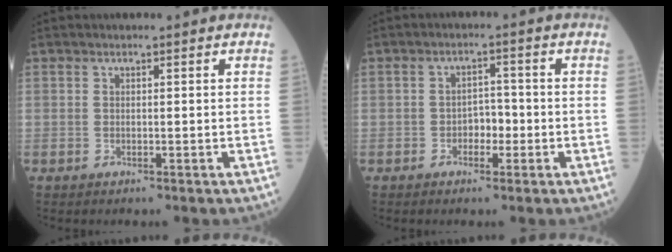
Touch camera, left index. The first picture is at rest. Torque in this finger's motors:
{"motor_torque": [0.00, 0.00, 0.01, 0.00]}